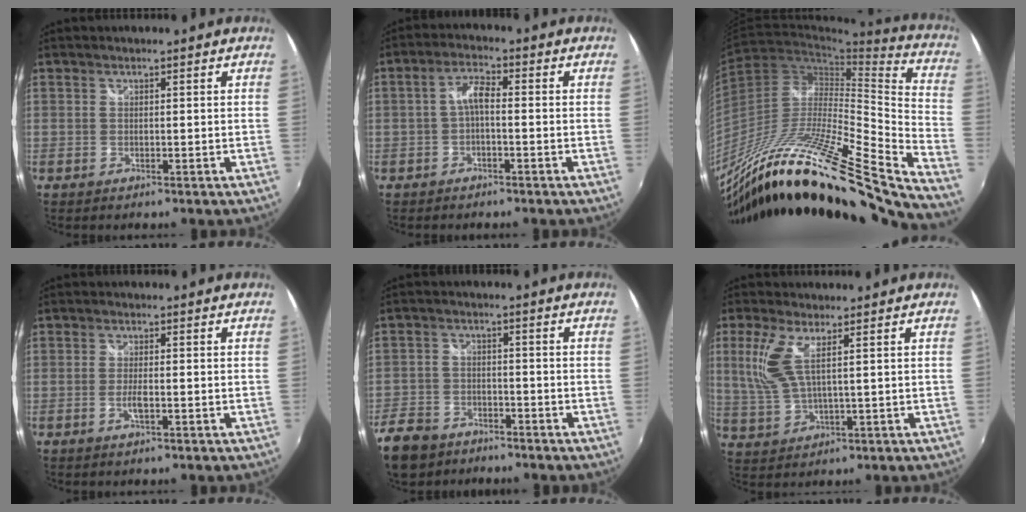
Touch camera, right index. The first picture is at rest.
{"total": 3.5, "force": [-1.0, 1.1, 3.2], "torque": [-0.066, 0.011, -0.020]}
{"total": 30.8, "force": [-24.4, 0.9, 18.8], "torque": [-0.263, -0.058, -0.415]}
{"total": 2.5, "force": [-0.8, 0.4, 2.3], "torque": [-0.046, -0.004, -0.015]}
{"total": 10.3, "force": [-7.3, 6.4, 3.6], "torque": [-0.116, -0.002, -0.133]}
{"total": 7.1, "force": [2.5, 1.9, 6.4], "torque": [-0.148, 0.000, 0.058]}